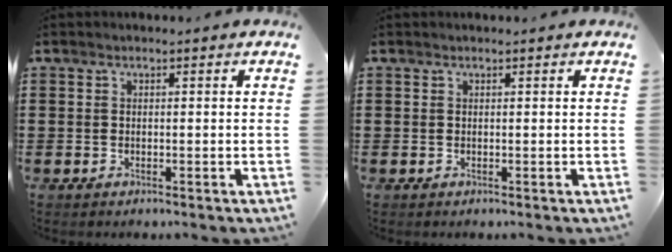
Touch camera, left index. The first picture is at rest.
{"total": 0.0}